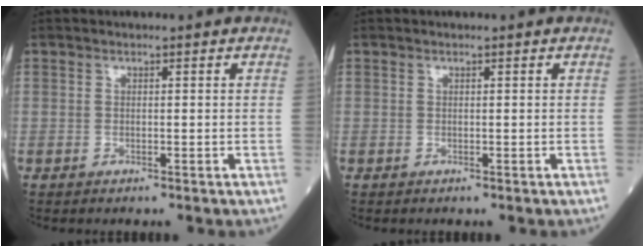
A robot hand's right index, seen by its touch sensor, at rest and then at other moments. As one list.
[{"total": 0.0}]